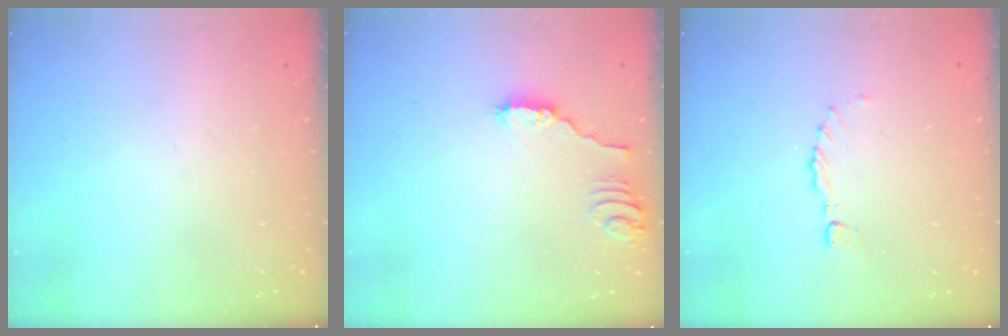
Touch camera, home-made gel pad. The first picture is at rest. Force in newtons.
{"total": 2.3, "press": 2.3, "slide": 0.2}
{"total": 0.0}